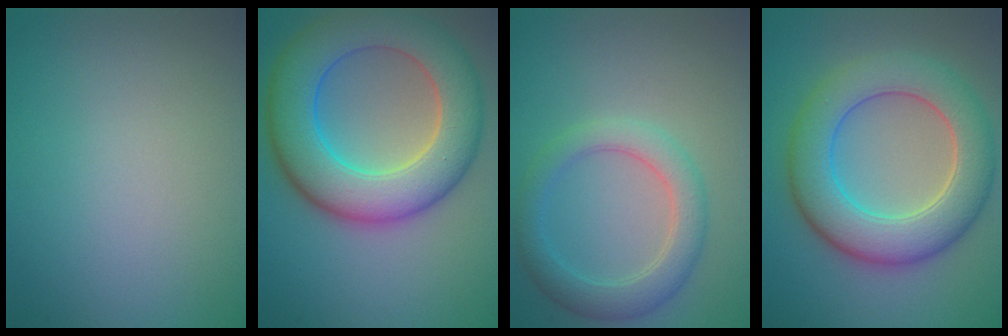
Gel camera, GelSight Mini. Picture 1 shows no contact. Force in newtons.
{"total": 9.8, "press": 9.8, "slide": 0.1}
{"total": 3.6, "press": 3.6, "slide": 0.1}
{"total": 7.9, "press": 7.9, "slide": 0.5}